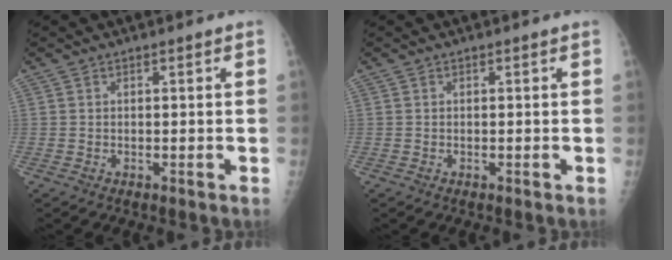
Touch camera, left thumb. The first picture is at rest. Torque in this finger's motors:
{"motor_torque": [0.02, 0.02, 0.01, -0.01, 0.00]}